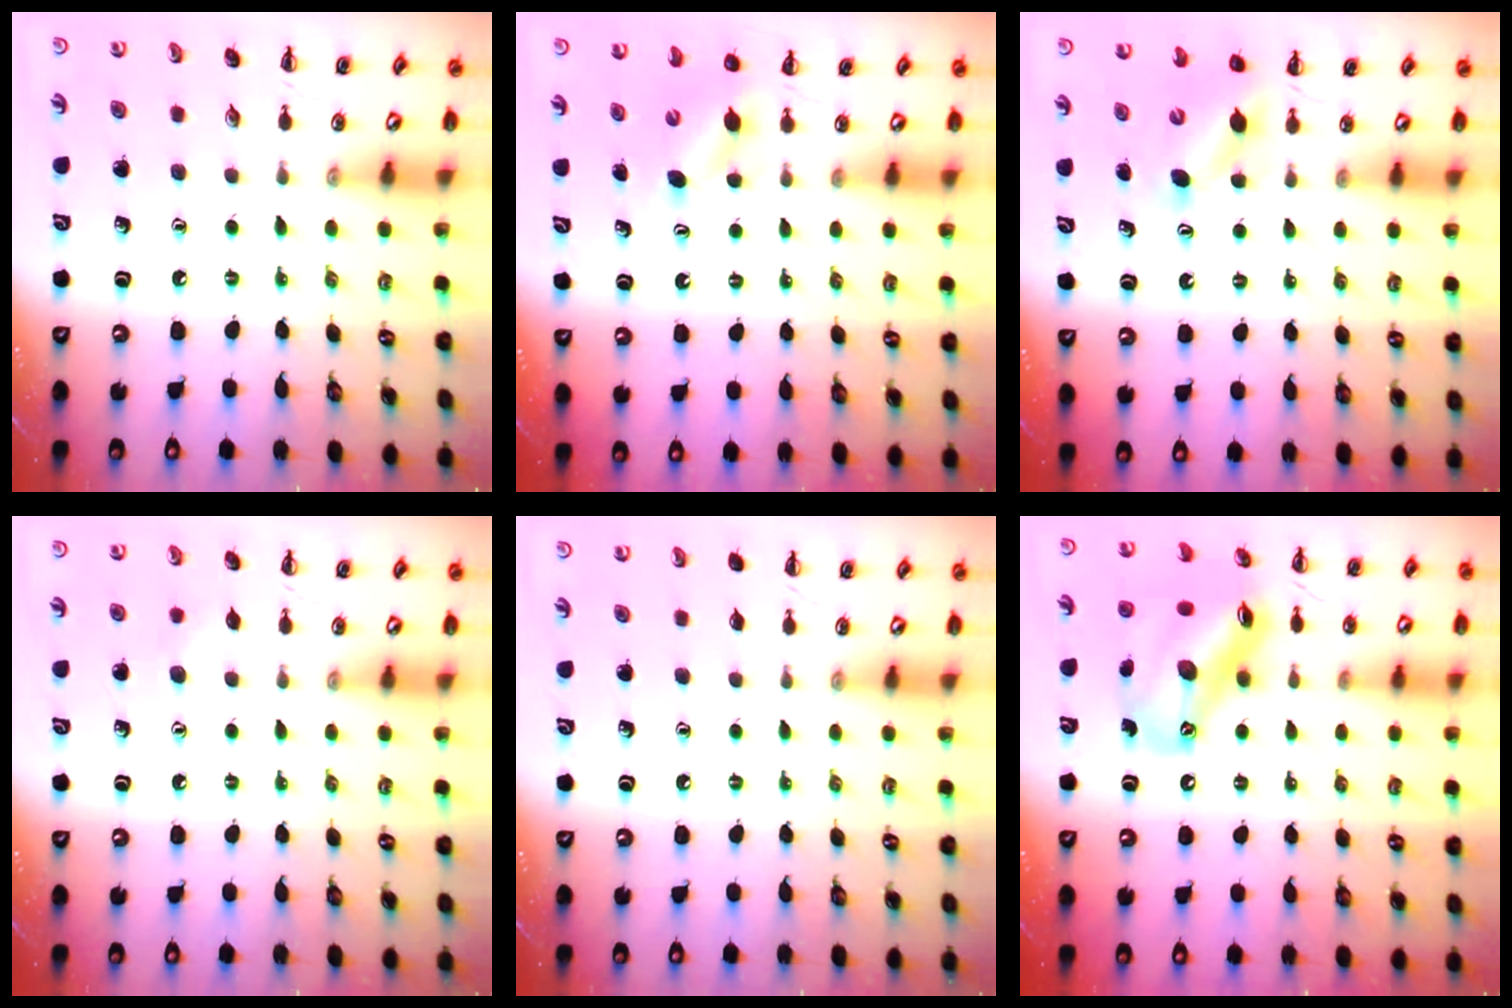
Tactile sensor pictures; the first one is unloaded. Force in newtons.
{"total": 3.6, "press": 3.5, "slide": 0.5}
{"total": 5.0, "press": 4.8, "slide": 1.3}
{"total": 4.0, "press": 3.9, "slide": 0.9}
{"total": 0.0}
{"total": 15.3, "press": 14.9, "slide": 3.4}